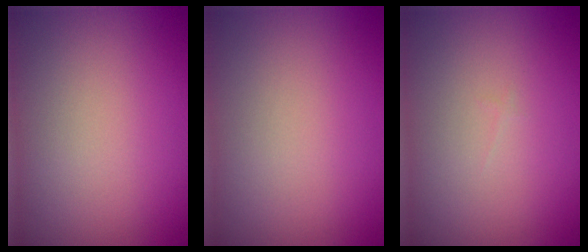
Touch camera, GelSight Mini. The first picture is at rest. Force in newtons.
{"total": 0.0}
{"total": 0.0}